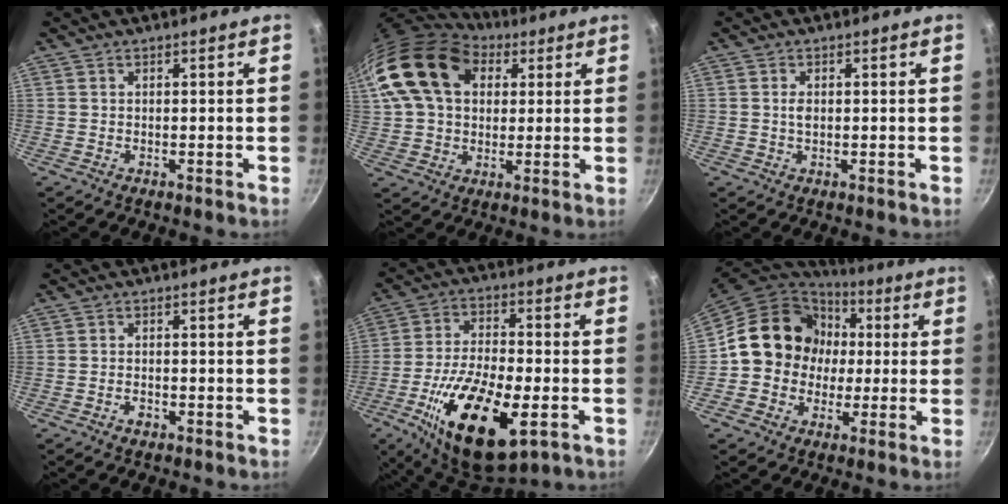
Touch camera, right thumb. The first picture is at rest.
{"total": 20.4, "force": [6.9, 14.2, 12.9], "torque": [-0.230, 0.013, 0.116]}
{"total": 1.4, "force": [0.1, 0.9, 1.1], "torque": [-0.019, 0.001, 0.000]}
{"total": 1.8, "force": [-1.0, 1.0, 1.1], "torque": [-0.020, 0.010, -0.018]}
{"total": 22.2, "force": [-7.8, 9.6, 18.4], "torque": [-0.321, 0.013, -0.130]}
{"total": 15.6, "force": [0.9, 14.1, 6.7], "torque": [-0.073, 0.029, 0.003]}